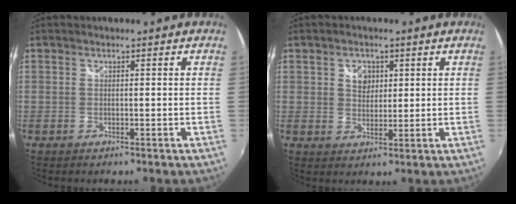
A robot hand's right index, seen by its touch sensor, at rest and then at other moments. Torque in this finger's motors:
{"motor_torque": [0.01, 0.01, 0.03, 0.04]}